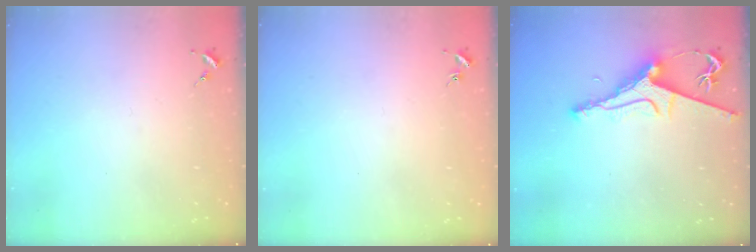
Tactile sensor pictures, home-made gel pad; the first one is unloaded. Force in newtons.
{"total": 0.8, "press": 0.8, "slide": 0.2}
{"total": 8.3, "press": 8.2, "slide": 1.2}